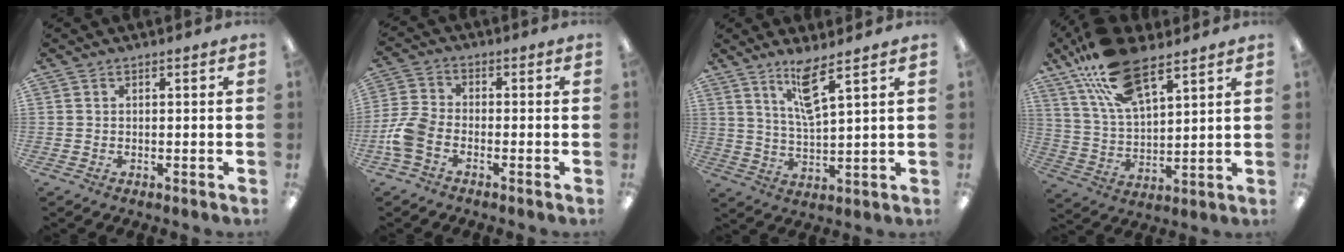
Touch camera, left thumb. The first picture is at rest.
{"total": 7.3, "force": [-3.1, 4.4, 4.9], "torque": [-0.108, 0.009, -0.056]}
{"total": 8.9, "force": [6.0, 1.5, 6.4], "torque": [-0.119, -0.021, 0.100]}
{"total": 17.3, "force": [11.3, 7.2, 11.0], "torque": [-0.208, -0.034, 0.201]}